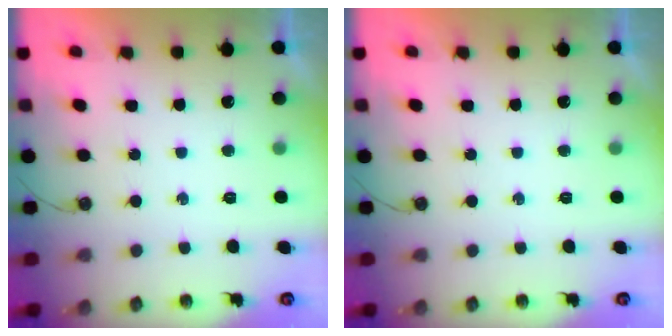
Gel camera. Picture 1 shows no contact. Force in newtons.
{"total": 0.0}